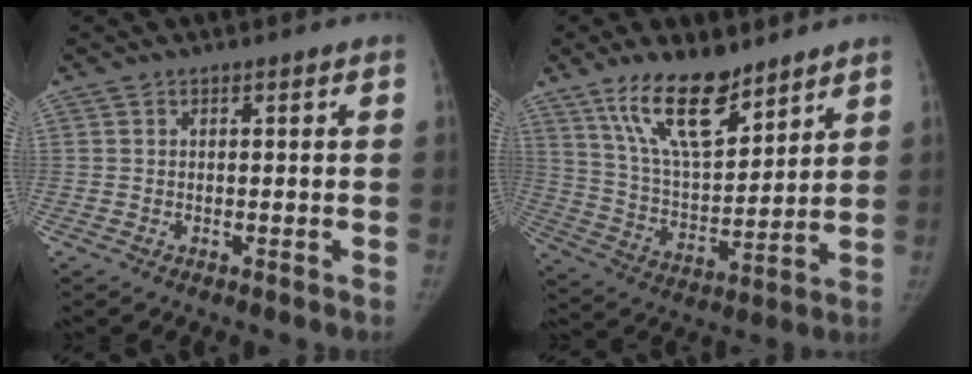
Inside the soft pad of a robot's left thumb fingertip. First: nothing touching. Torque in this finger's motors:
{"motor_torque": [0.34, 0.27, 1.49, -1.28, 0.11]}